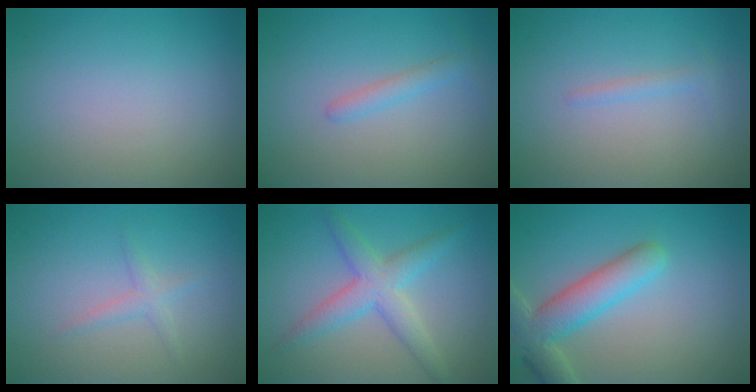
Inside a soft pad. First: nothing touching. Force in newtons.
{"total": 1.4, "press": 1.4, "slide": 0.0}
{"total": 0.9, "press": 0.9, "slide": 0.1}
{"total": 1.3, "press": 1.3, "slide": 0.0}
{"total": 4.1, "press": 4.1, "slide": 0.0}
{"total": 5.5, "press": 5.5, "slide": 0.4}